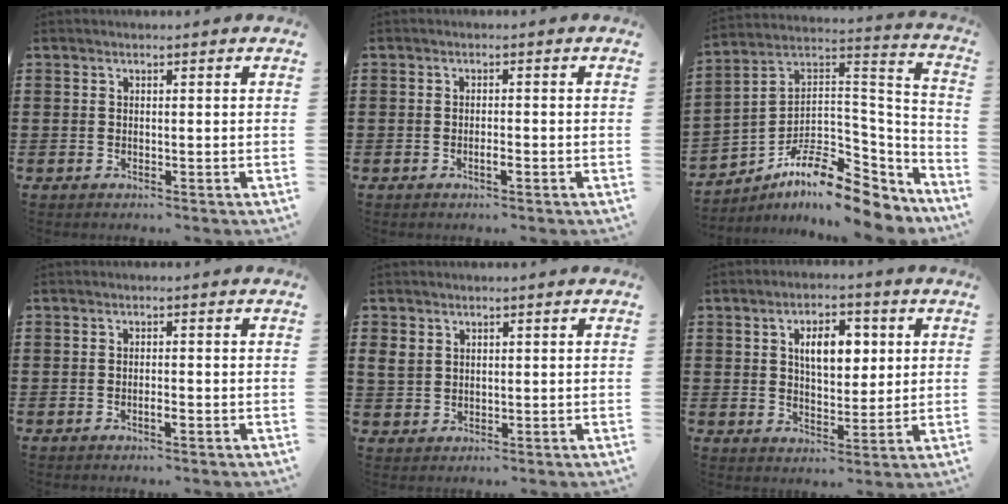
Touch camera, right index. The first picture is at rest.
{"total": 1.4, "force": [-0.7, 0.3, 1.1], "torque": [-0.022, -0.003, -0.013]}
{"total": 11.2, "force": [-7.8, 4.4, 6.7], "torque": [-0.124, 0.013, -0.141]}
{"total": 1.3, "force": [-0.7, 0.3, 1.0], "torque": [-0.021, -0.004, -0.012]}
{"total": 2.6, "force": [1.3, 2.1, 0.8], "torque": [-0.024, 0.009, 0.023]}
{"total": 6.6, "force": [2.0, 3.6, 5.1], "torque": [-0.081, 0.002, 0.024]}